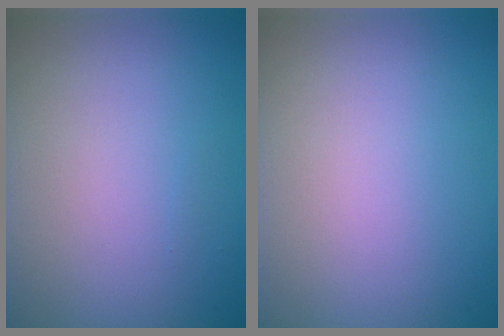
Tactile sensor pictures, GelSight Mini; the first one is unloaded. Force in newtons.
{"total": 0.0}